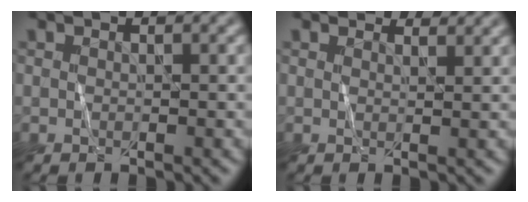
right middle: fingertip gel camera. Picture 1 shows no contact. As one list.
[{"total": 3.1, "force": [3.1, 0.3, 0.4], "torque": [-0.012, 0.006, 0.032]}]